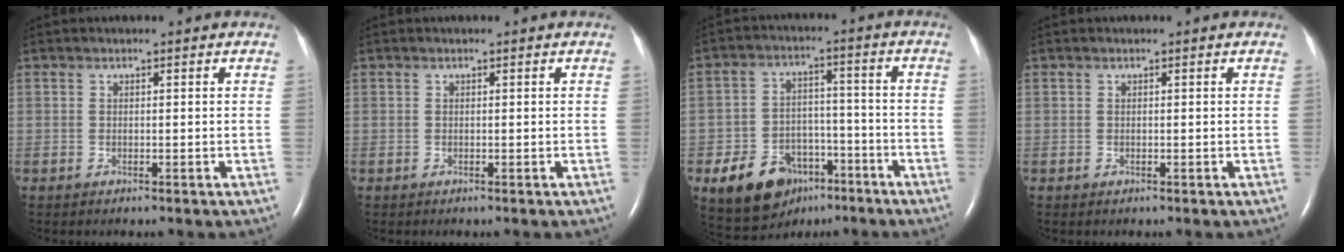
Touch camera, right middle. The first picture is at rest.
{"total": 0.0}
{"total": 11.2, "force": [-6.3, 7.5, 5.4], "torque": [-0.104, 0.014, -0.093]}
{"total": 0.0}